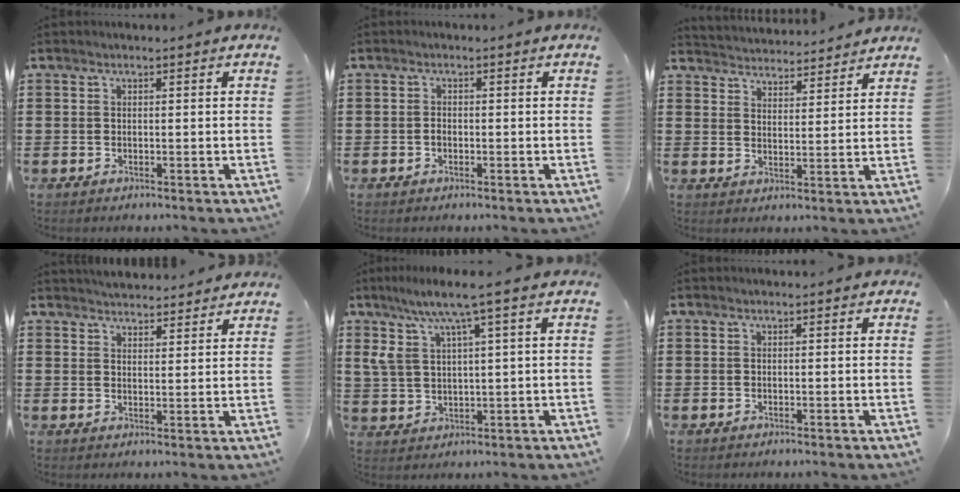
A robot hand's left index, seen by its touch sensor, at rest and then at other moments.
{"total": 0.8, "force": [-0.4, 0.6, 0.5], "torque": [-0.012, -0.001, -0.008]}
{"total": 3.7, "force": [3.7, 0.0, -0.6], "torque": [-0.005, -0.023, 0.064]}
{"total": 3.3, "force": [3.3, 0.3, 0.0], "torque": [-0.011, -0.010, 0.061]}
{"total": 7.6, "force": [3.6, 1.6, 6.4], "torque": [-0.149, -0.006, 0.057]}
{"total": 0.0}